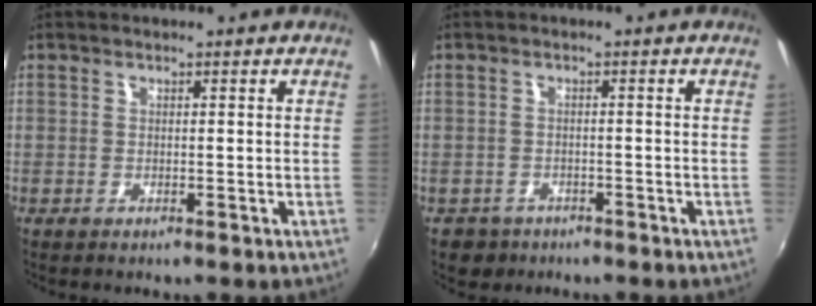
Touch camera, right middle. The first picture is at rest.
{"total": 3.7, "force": [-2.2, 2.9, 0.8], "torque": [-0.028, -0.001, -0.028]}